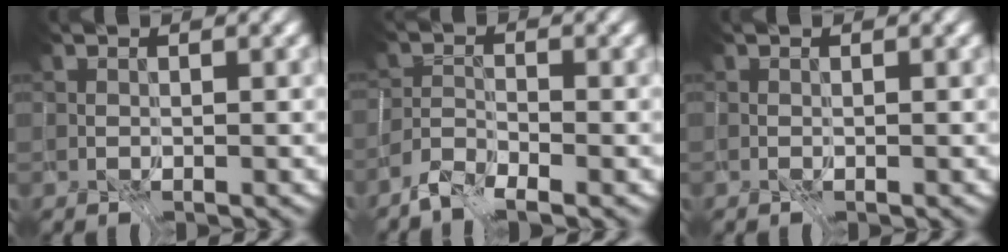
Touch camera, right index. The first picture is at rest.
{"total": 4.6, "force": [-3.9, -2.3, -1.1], "torque": [0.038, -0.017, -0.075]}
{"total": 0.0}